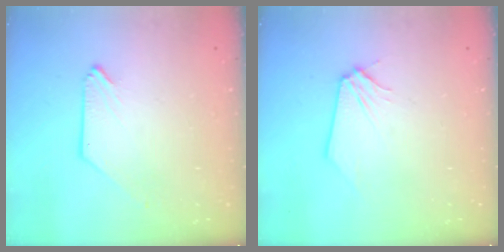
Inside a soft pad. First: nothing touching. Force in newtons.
{"total": 0.0}